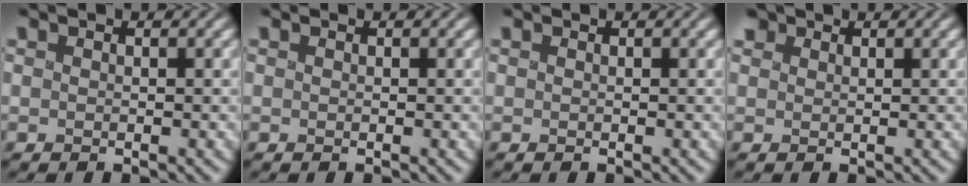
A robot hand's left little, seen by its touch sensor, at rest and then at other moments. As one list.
[{"total": 0.0}, {"total": 0.0}, {"total": 1.6, "force": [1.3, 0.9, 0.3], "torque": [-0.006, -0.004, 0.032]}]